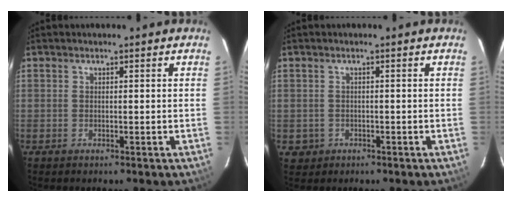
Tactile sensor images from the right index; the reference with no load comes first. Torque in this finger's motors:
{"motor_torque": [0.10, -0.01, -0.05, -0.03]}